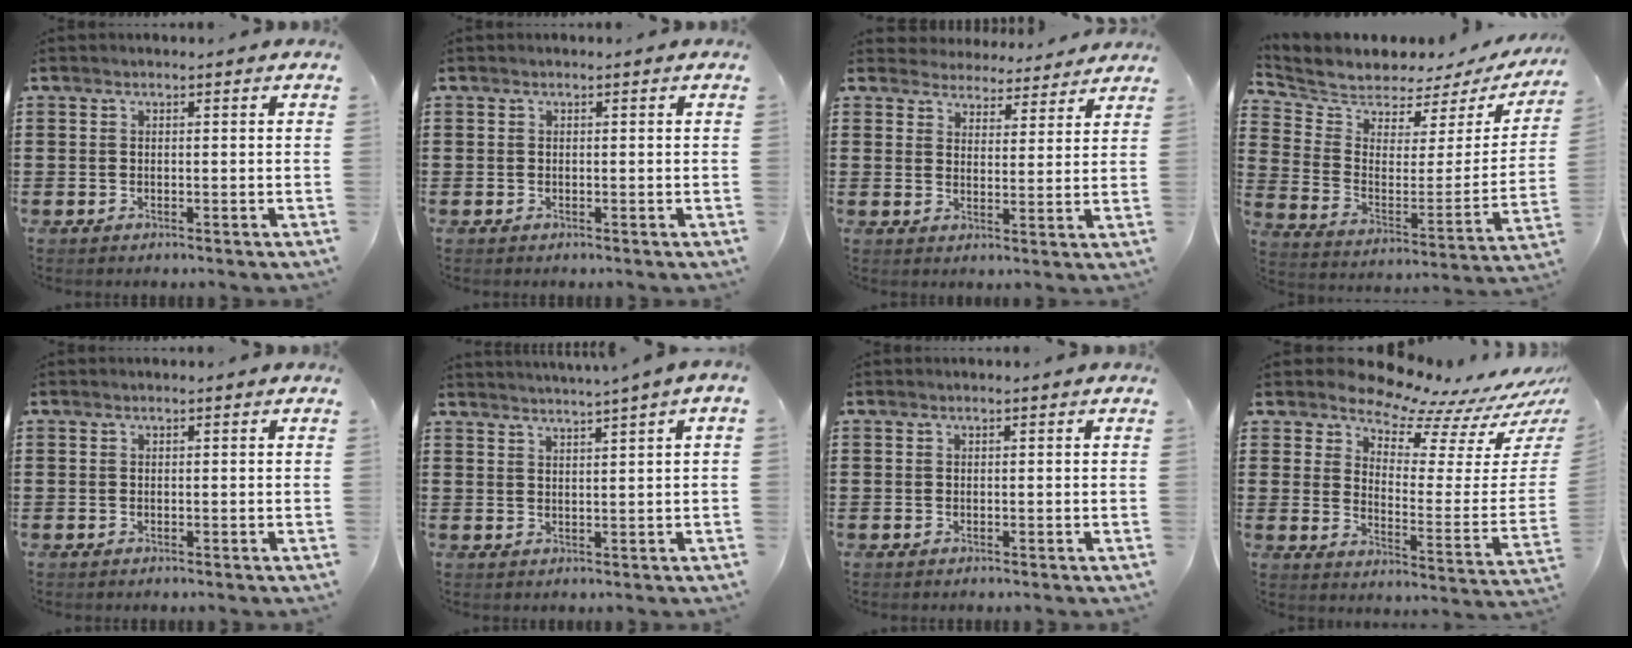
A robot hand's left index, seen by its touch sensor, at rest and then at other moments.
{"total": 0.0}
{"total": 4.2, "force": [4.1, 0.7, -0.2], "torque": [-0.017, -0.023, 0.073]}
{"total": 4.5, "force": [4.4, 1.2, -0.4], "torque": [-0.032, -0.044, 0.069]}
{"total": 0.0}
{"total": 1.9, "force": [1.6, -0.9, 0.4], "torque": [-0.010, -0.008, 0.029]}
{"total": 0.0}
{"total": 7.9, "force": [7.5, 1.5, 2.1], "torque": [-0.058, -0.070, 0.129]}